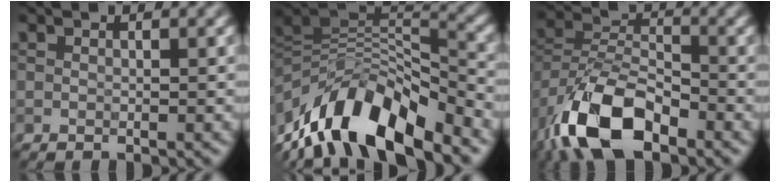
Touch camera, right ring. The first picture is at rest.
{"total": 12.3, "force": [-5.9, 4.9, 9.6], "torque": [-0.174, 0.015, -0.109]}
{"total": 9.4, "force": [-5.7, 4.7, 5.9], "torque": [-0.111, 0.000, -0.120]}